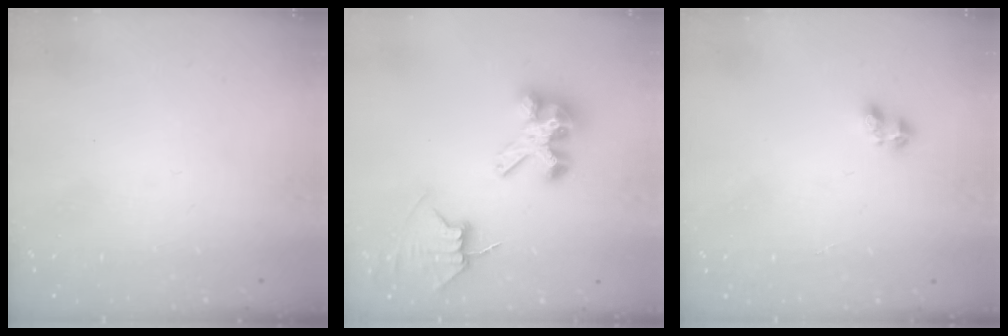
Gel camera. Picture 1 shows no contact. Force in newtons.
{"total": 7.8, "press": 7.7, "slide": 0.6}
{"total": 2.2, "press": 2.1, "slide": 0.7}